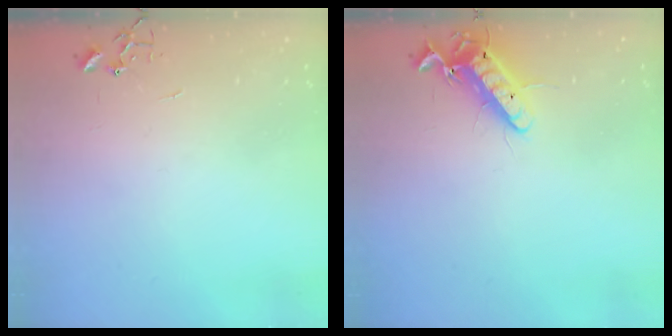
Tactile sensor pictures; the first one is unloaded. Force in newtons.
{"total": 13.1, "press": 12.9, "slide": 2.2}